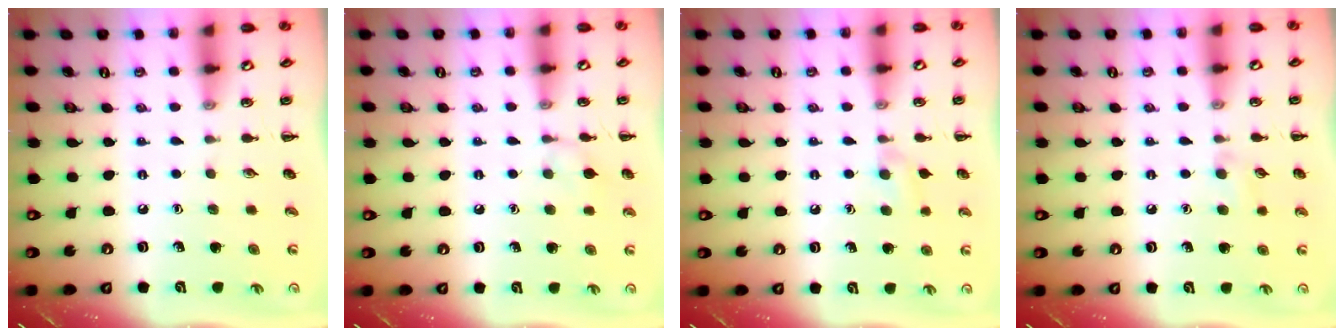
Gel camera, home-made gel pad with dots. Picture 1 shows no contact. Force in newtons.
{"total": 5.8, "press": 5.5, "slide": 2.1}
{"total": 6.0, "press": 5.7, "slide": 2.0}
{"total": 5.0, "press": 4.6, "slide": 1.8}